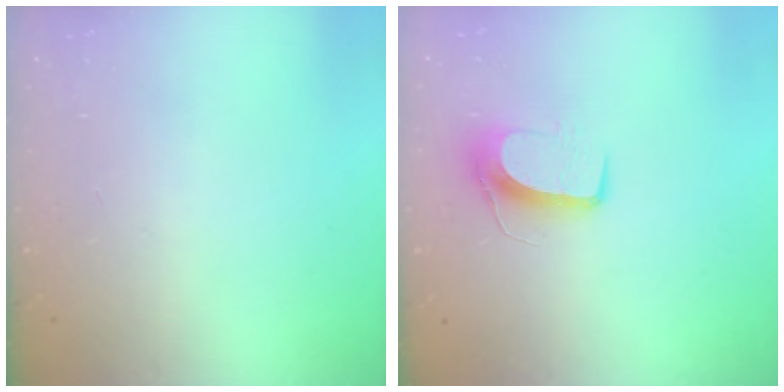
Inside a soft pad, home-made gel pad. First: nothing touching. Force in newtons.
{"total": 8.6, "press": 8.5, "slide": 0.4}